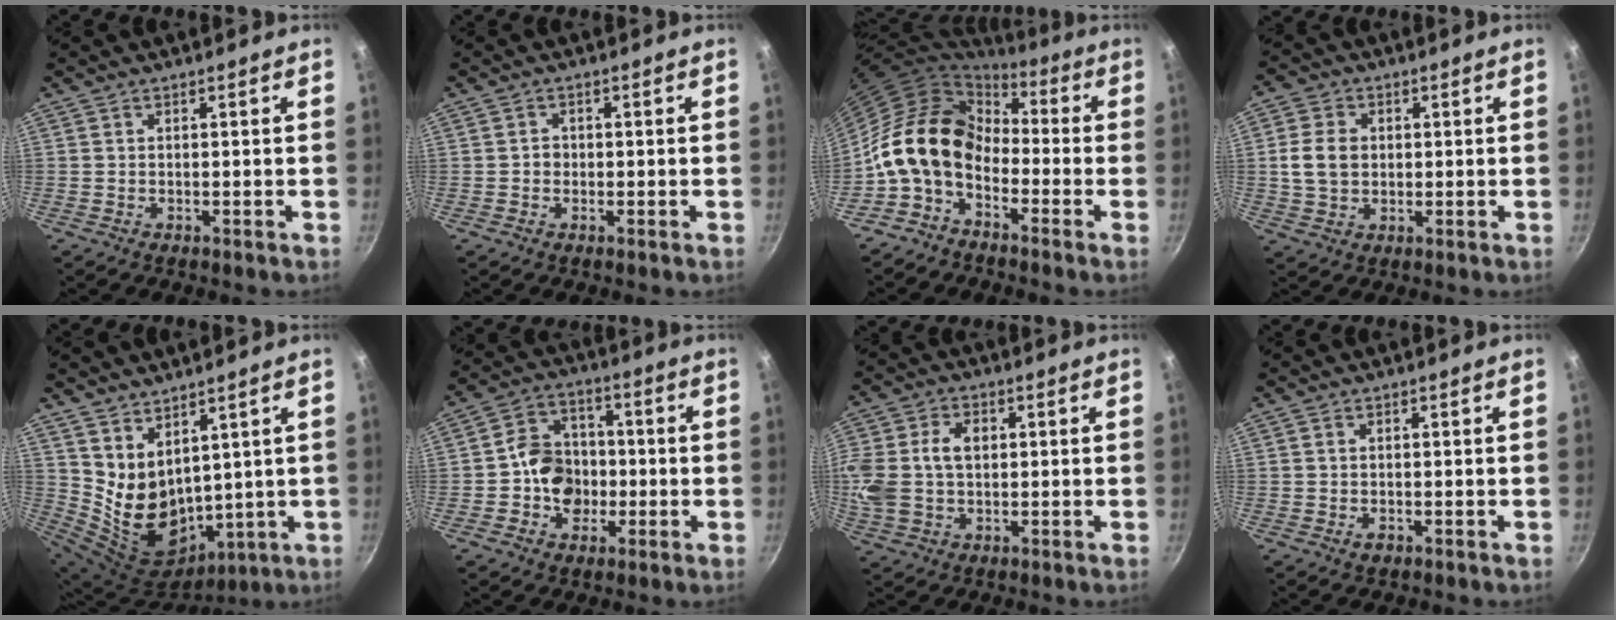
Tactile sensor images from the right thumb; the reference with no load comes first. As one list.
[{"total": 1.5, "force": [-0.3, 1.3, 0.5], "torque": [-0.002, 0.004, -0.007]}, {"total": 12.1, "force": [-2.3, 8.8, 7.9], "torque": [-0.117, 0.038, -0.062]}, {"total": 7.2, "force": [0.7, 5.7, 4.3], "torque": [-0.064, 0.005, 0.008]}, {"total": 13.9, "force": [5.9, 8.9, 9.0], "torque": [-0.145, -0.059, 0.140]}, {"total": 10.4, "force": [-1.4, 8.8, 5.2], "torque": [-0.049, 0.022, -0.037]}, {"total": 15.1, "force": [1.7, 11.2, 10.0], "torque": [-0.227, 0.028, 0.030]}, {"total": 1.3, "force": [-0.4, 0.9, 0.9], "torque": [-0.012, 0.000, -0.007]}]